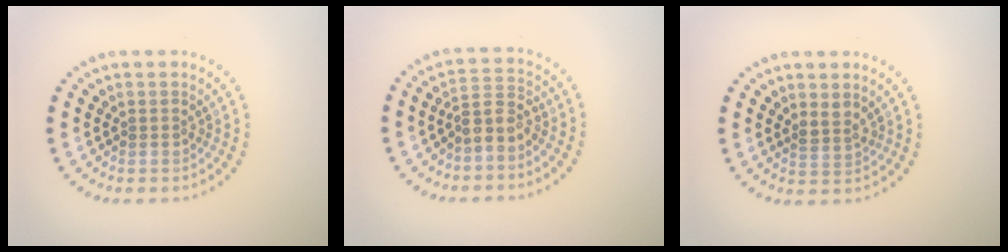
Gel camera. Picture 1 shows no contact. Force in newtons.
{"total": 2.5, "press": 2.0, "slide": 1.5}
{"total": 1.5, "press": 1.2, "slide": 0.9}